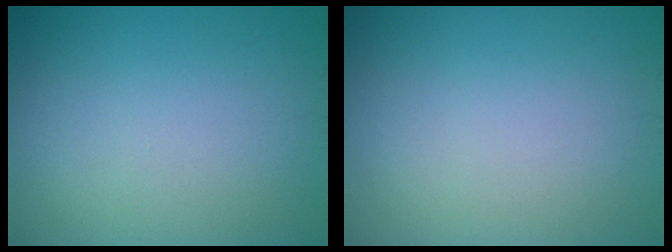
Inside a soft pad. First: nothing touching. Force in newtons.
{"total": 0.0}